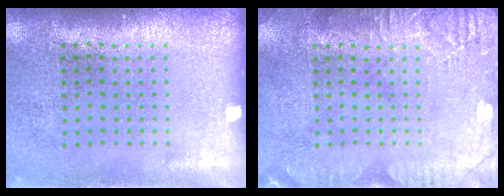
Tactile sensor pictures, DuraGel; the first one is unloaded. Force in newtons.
{"total": 2.8, "press": 2.7, "slide": 0.4}